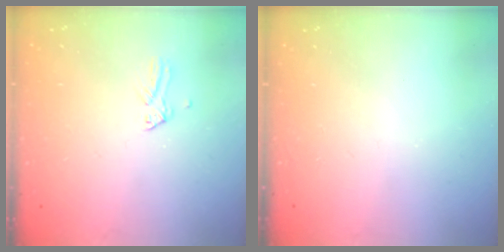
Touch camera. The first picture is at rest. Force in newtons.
{"total": 0.0}